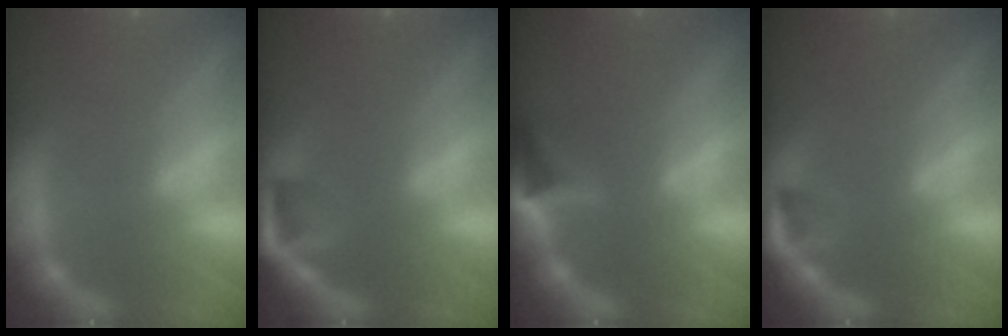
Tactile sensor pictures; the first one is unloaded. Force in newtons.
{"total": 2.9}
{"total": 4.5}
{"total": 1.9}